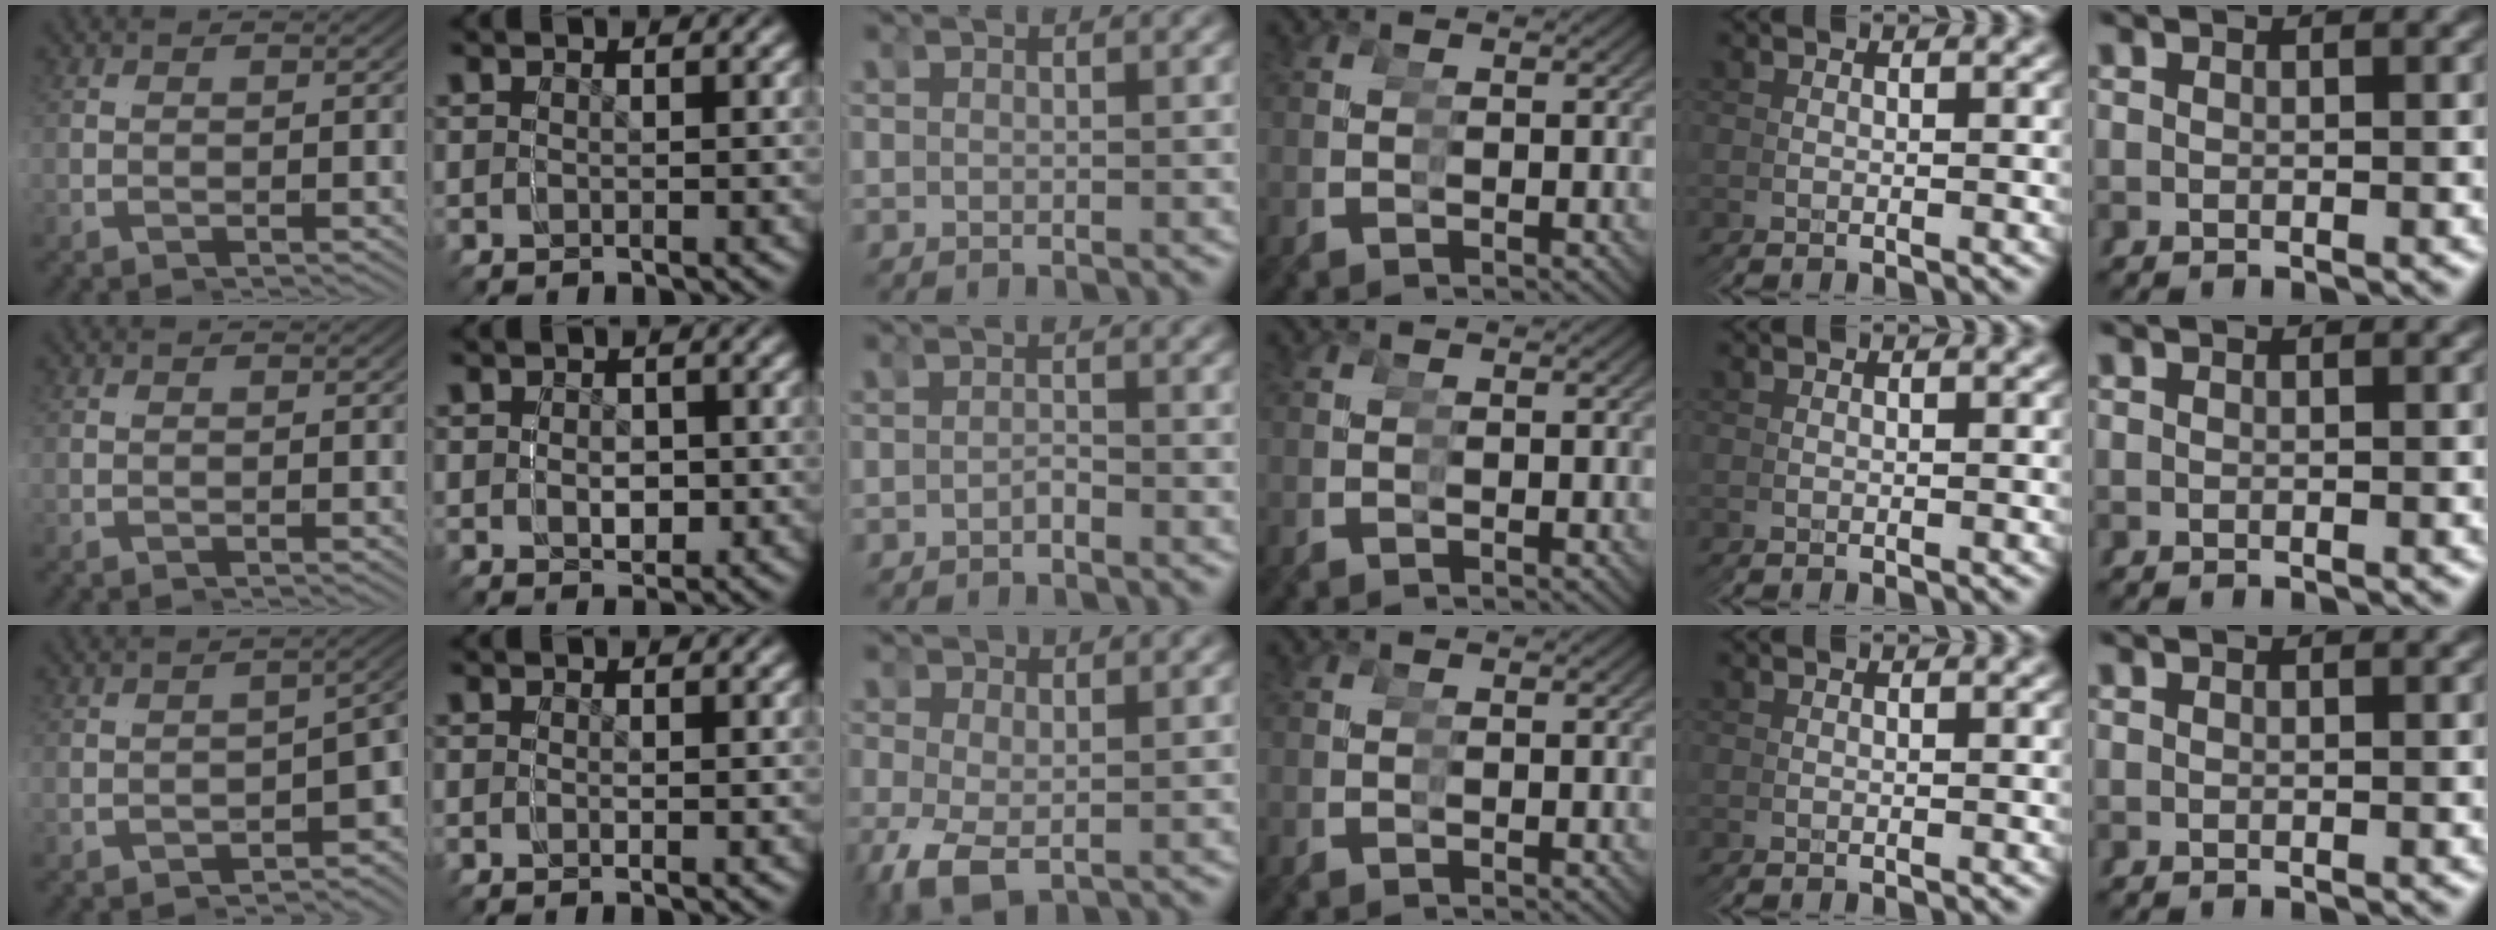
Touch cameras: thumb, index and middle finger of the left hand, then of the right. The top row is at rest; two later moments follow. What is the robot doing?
{"motion": "grasp_and_lifting", "object": "tape"}